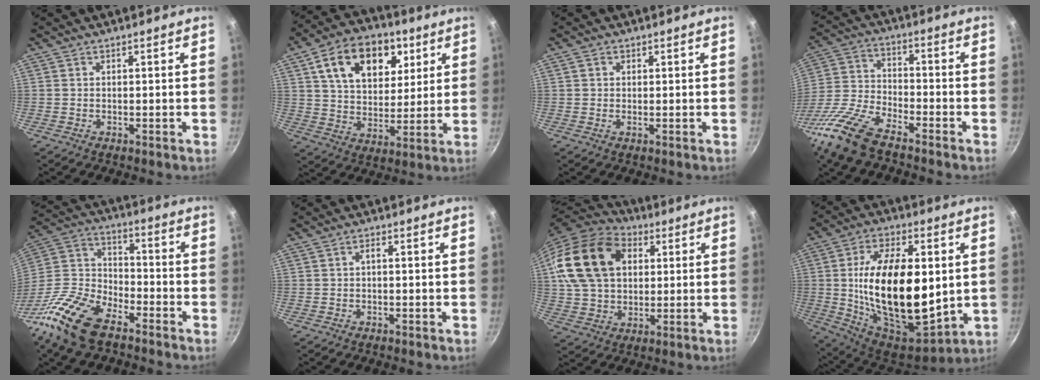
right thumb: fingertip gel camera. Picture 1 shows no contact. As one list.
[{"total": 18.6, "force": [7.7, 12.3, 11.5], "torque": [-0.156, -0.014, 0.120]}, {"total": 1.1, "force": [0.4, 0.9, 0.5], "torque": [-0.007, 0.002, 0.003]}, {"total": 14.7, "force": [-10.6, 5.3, 8.7], "torque": [-0.185, 0.048, -0.227]}, {"total": 18.3, "force": [-11.7, 9.2, 10.6], "torque": [-0.204, 0.071, -0.241]}, {"total": 1.0, "force": [-0.1, 0.5, 0.9], "torque": [-0.023, 0.008, -0.002]}, {"total": 21.5, "force": [5.7, 15.4, 13.9], "torque": [-0.245, 0.016, 0.099]}, {"total": 27.2, "force": [1.5, 14.3, 23.0], "torque": [-0.388, -0.018, 0.038]}]